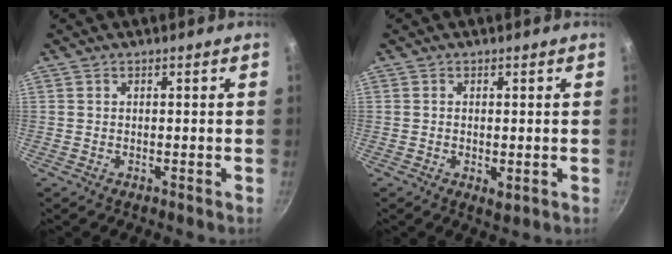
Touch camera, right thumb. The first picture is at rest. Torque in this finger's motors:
{"motor_torque": [-0.24, 0.19, -0.44, 0.09, 0.04]}